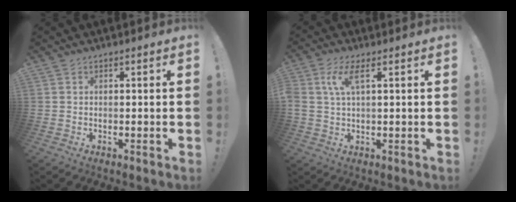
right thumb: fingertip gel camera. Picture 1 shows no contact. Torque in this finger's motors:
{"motor_torque": [1.05, 1.06, 0.04, 0.13, 0.07]}